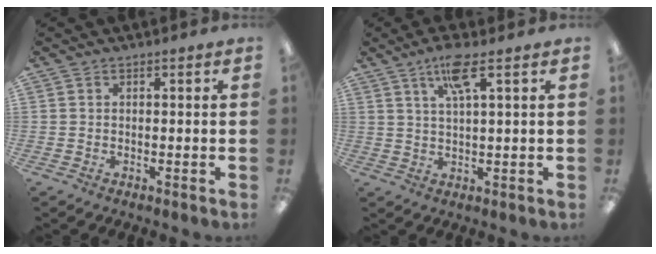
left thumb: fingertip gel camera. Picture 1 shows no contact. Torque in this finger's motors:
{"motor_torque": [0.02, 0.15, -0.32, 0.09, 0.03]}